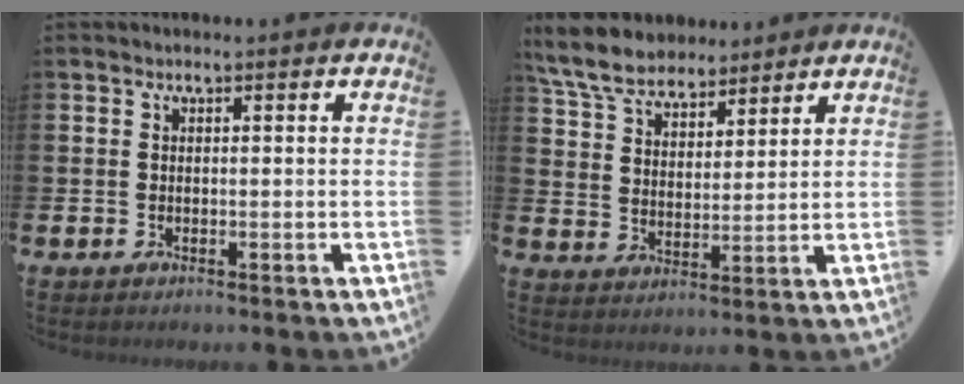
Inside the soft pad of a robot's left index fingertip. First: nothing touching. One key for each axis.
{"total": 7.0, "fx": 6.5, "fy": 2.2, "fz": 1.6, "tx": -0.064, "ty": -0.022, "tz": 0.121}